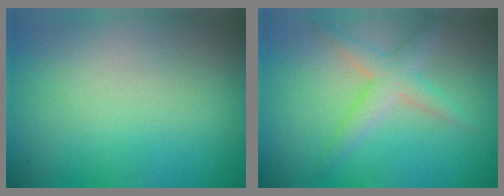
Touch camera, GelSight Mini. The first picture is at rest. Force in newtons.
{"total": 2.8, "press": 2.8, "slide": 0.1}